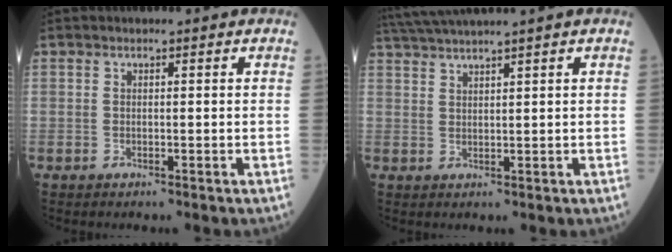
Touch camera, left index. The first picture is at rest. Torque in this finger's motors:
{"motor_torque": [0.61, -0.93, 0.15, 0.10]}